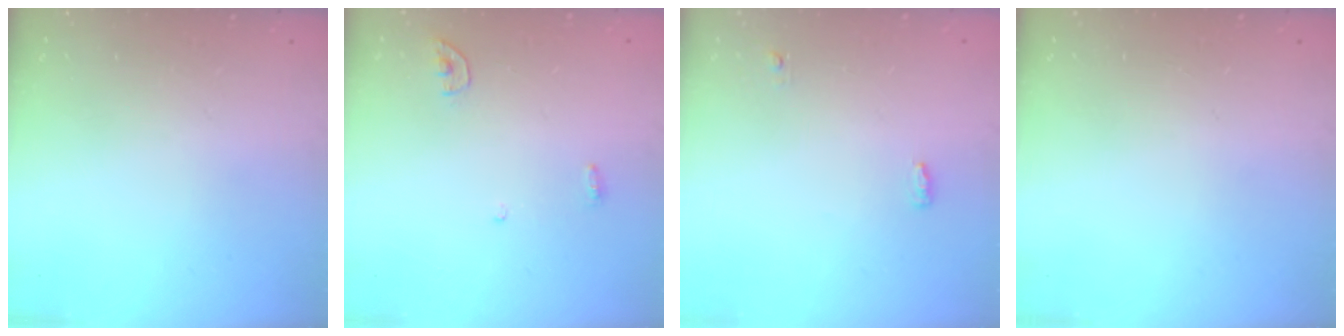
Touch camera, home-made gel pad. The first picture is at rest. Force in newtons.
{"total": 3.8, "press": 3.8, "slide": 0.3}
{"total": 3.5, "press": 3.4, "slide": 1.0}
{"total": 0.0}